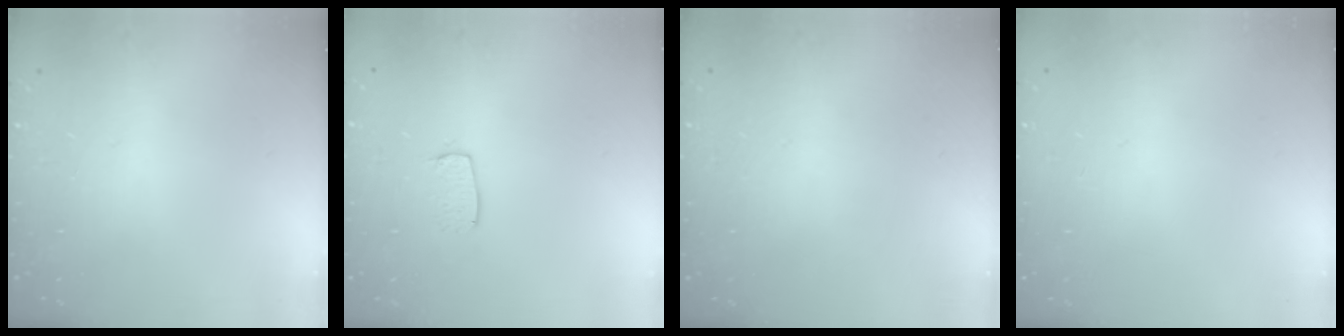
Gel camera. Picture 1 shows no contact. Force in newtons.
{"total": 5.5, "press": 5.5, "slide": 0.4}
{"total": 0.0}
{"total": 0.0}